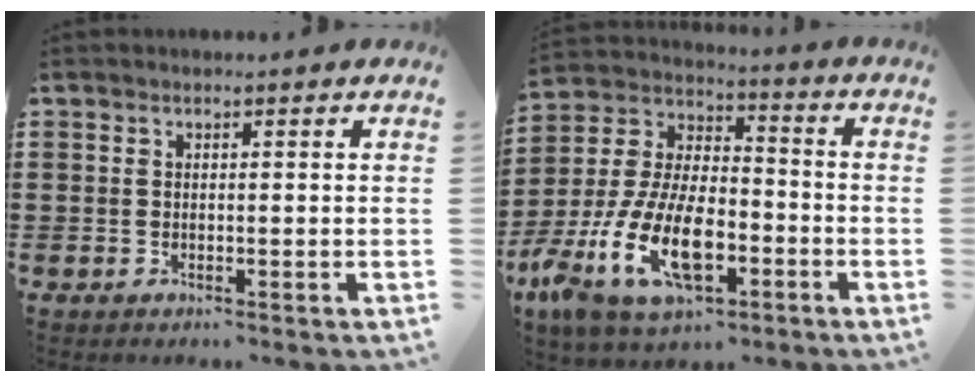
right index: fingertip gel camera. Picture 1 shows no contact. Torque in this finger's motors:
{"motor_torque": [2.14, 0.00, 1.05, 0.21]}